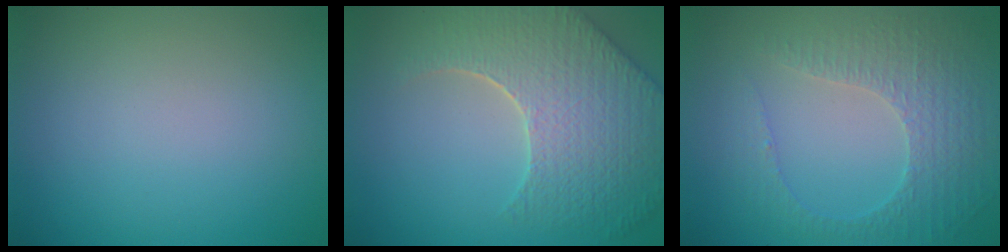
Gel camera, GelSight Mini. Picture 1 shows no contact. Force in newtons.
{"total": 8.2, "press": 5.9, "slide": 5.6}
{"total": 4.6, "press": 3.2, "slide": 3.3}